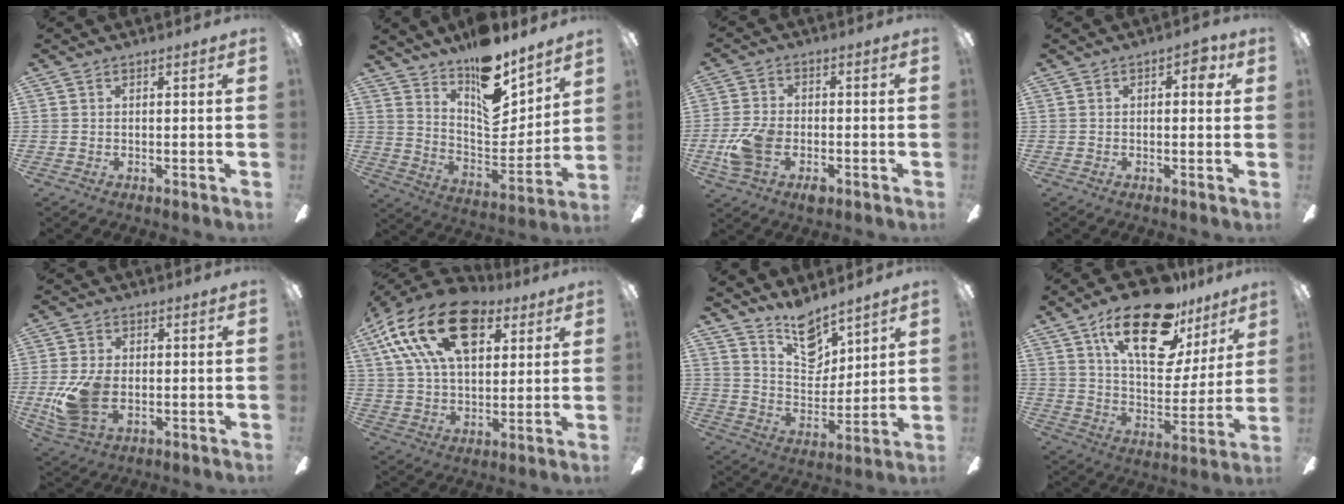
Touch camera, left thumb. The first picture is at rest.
{"total": 16.4, "force": [12.8, 6.1, 8.3], "torque": [-0.124, -0.104, 0.223]}
{"total": 8.3, "force": [-3.0, 5.3, 5.6], "torque": [-0.107, 0.016, -0.053]}
{"total": 4.0, "force": [1.1, 1.9, 3.4], "torque": [-0.044, 0.005, 0.012]}
{"total": 10.7, "force": [-1.8, 6.7, 8.2], "torque": [-0.170, 0.001, -0.027]}
{"total": 22.4, "force": [10.8, 12.7, 15.0], "torque": [-0.292, -0.035, 0.183]}
{"total": 12.0, "force": [9.7, 5.4, 4.5], "torque": [-0.076, -0.064, 0.183]}
{"total": 24.6, "force": [14.7, 10.7, 16.5], "torque": [-0.256, -0.072, 0.247]}